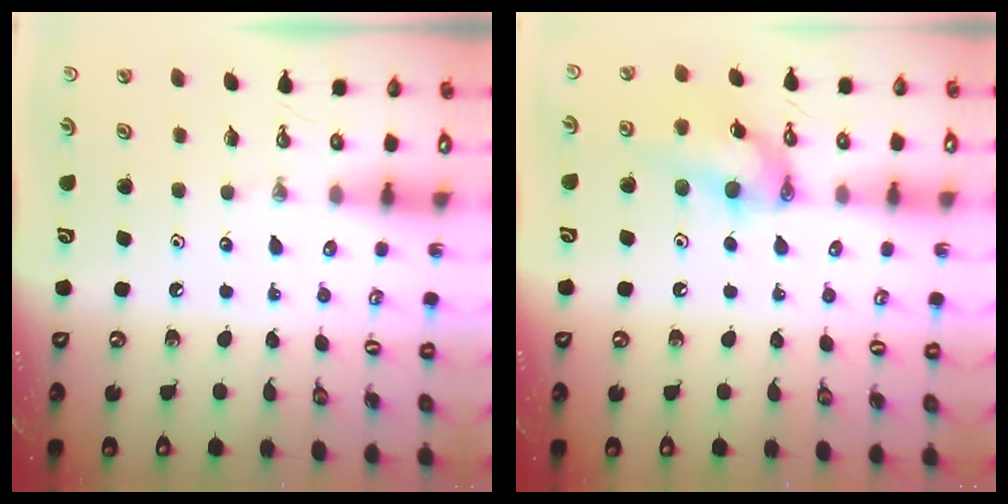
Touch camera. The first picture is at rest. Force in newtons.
{"total": 13.4, "press": 13.4, "slide": 1.2}